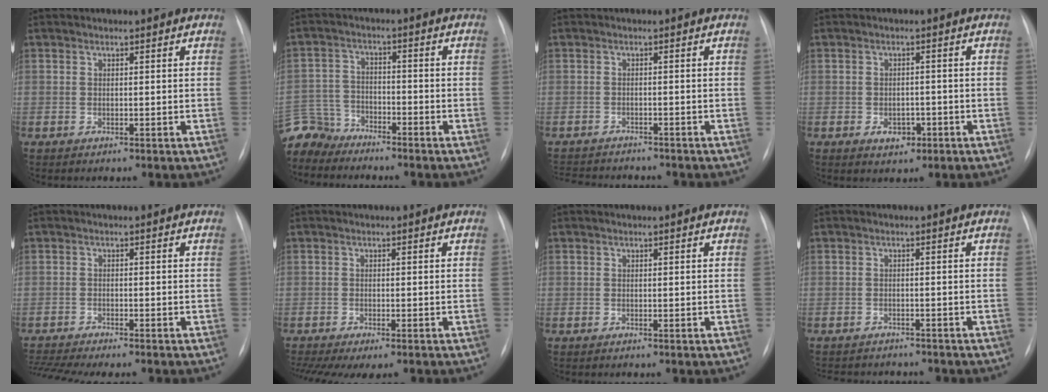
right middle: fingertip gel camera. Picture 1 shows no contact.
{"total": 8.0, "force": [-7.6, 2.6, -0.2], "torque": [-0.005, 0.004, -0.153]}
{"total": 8.8, "force": [-8.0, 2.4, 2.7], "torque": [-0.048, -0.001, -0.109]}
{"total": 3.1, "force": [-1.3, 2.1, 1.8], "torque": [-0.020, 0.003, -0.010]}
{"total": 8.4, "force": [-7.4, 0.3, 3.9], "torque": [-0.062, -0.003, -0.115]}
{"total": 8.2, "force": [-6.3, 2.1, 4.8], "torque": [-0.076, -0.001, -0.094]}
{"total": 0.0}
{"total": 7.7, "force": [-7.0, 2.6, 1.9], "torque": [-0.030, 0.001, -0.086]}